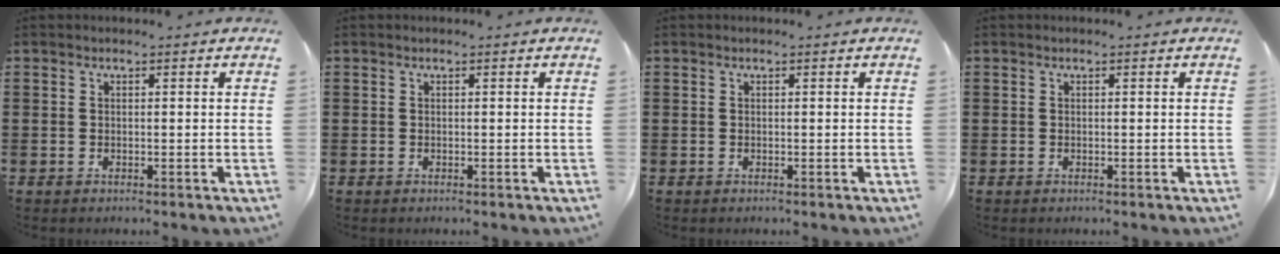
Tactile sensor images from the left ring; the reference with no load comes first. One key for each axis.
{"total": 0.0}
{"total": 0.0}
{"total": 0.0}